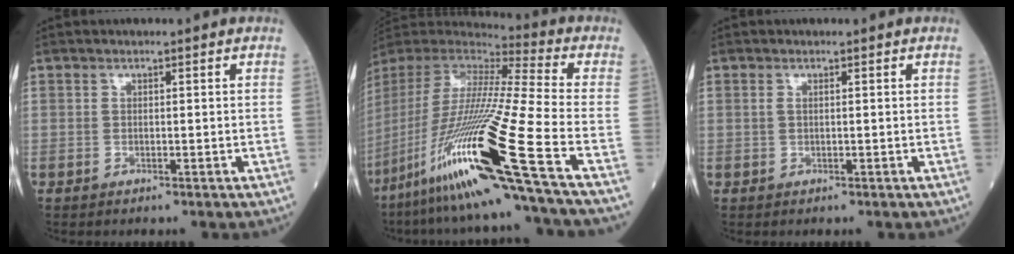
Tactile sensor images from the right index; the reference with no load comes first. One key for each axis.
{"total": 28.1, "fx": -13.8, "fy": -1.0, "fz": 24.4, "tx": -0.496, "ty": -0.058, "tz": -0.261}
{"total": 0.6, "fx": 0.2, "fy": 0.2, "fz": 0.5, "tx": -0.015, "ty": 0.000, "tz": 0.001}